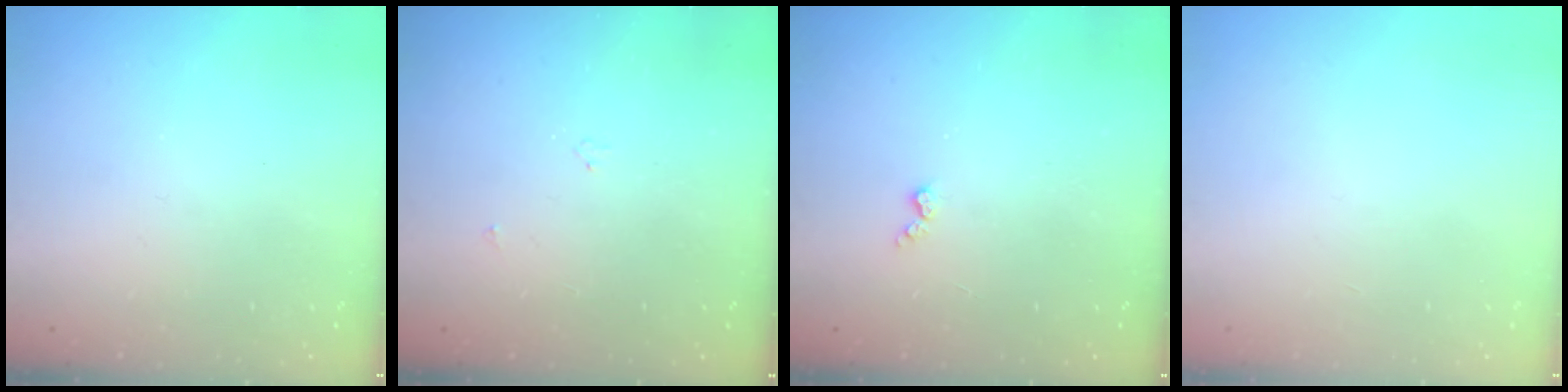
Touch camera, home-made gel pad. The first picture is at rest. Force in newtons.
{"total": 3.0, "press": 3.0, "slide": 0.5}
{"total": 2.9, "press": 2.9, "slide": 0.5}
{"total": 0.0}